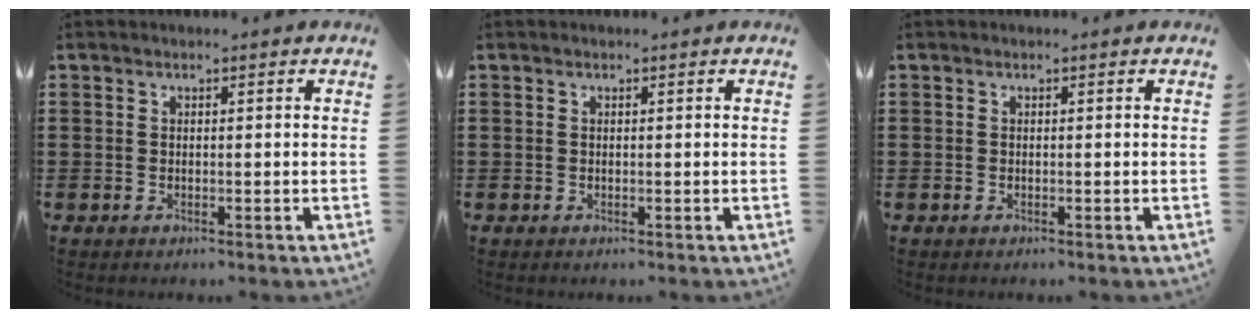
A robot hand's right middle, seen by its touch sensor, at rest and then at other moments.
{"total": 0.0}
{"total": 0.0}